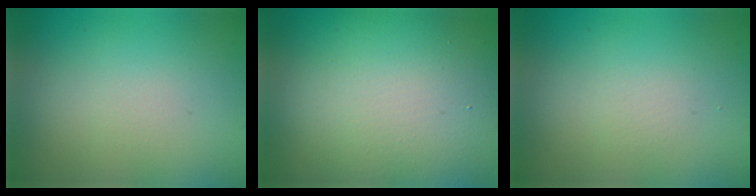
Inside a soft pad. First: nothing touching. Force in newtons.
{"total": 15.5, "press": 15.5, "slide": 0.9}
{"total": 0.7, "press": 0.7, "slide": 0.1}